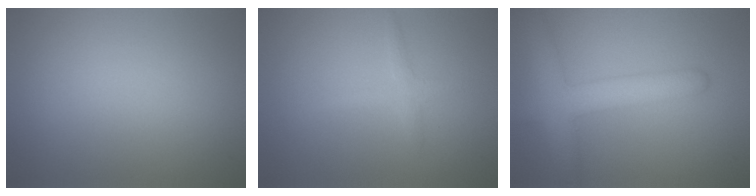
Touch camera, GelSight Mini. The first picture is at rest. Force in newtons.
{"total": 1.4, "press": 1.4, "slide": 0.1}
{"total": 5.7, "press": 5.7, "slide": 0.2}